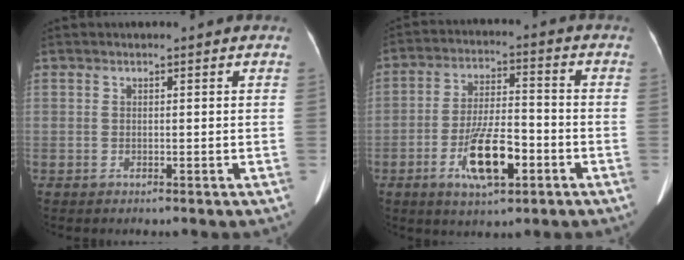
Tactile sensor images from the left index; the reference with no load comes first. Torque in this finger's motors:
{"motor_torque": [1.08, 0.29, 0.37, 0.17]}